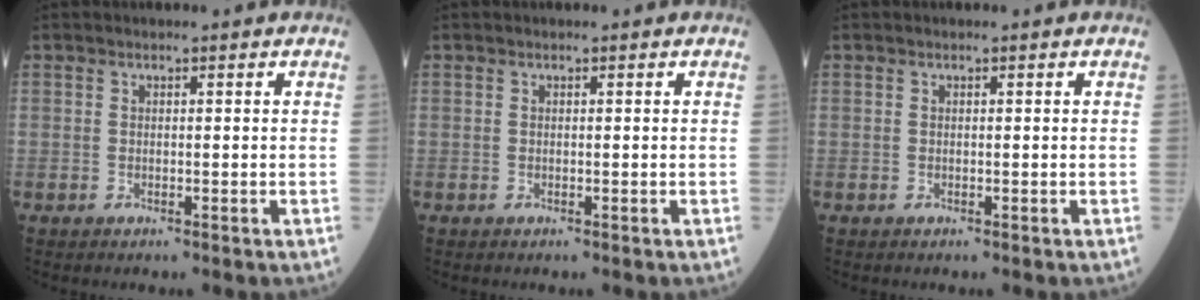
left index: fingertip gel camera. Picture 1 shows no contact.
{"total": 0.0}
{"total": 0.0}